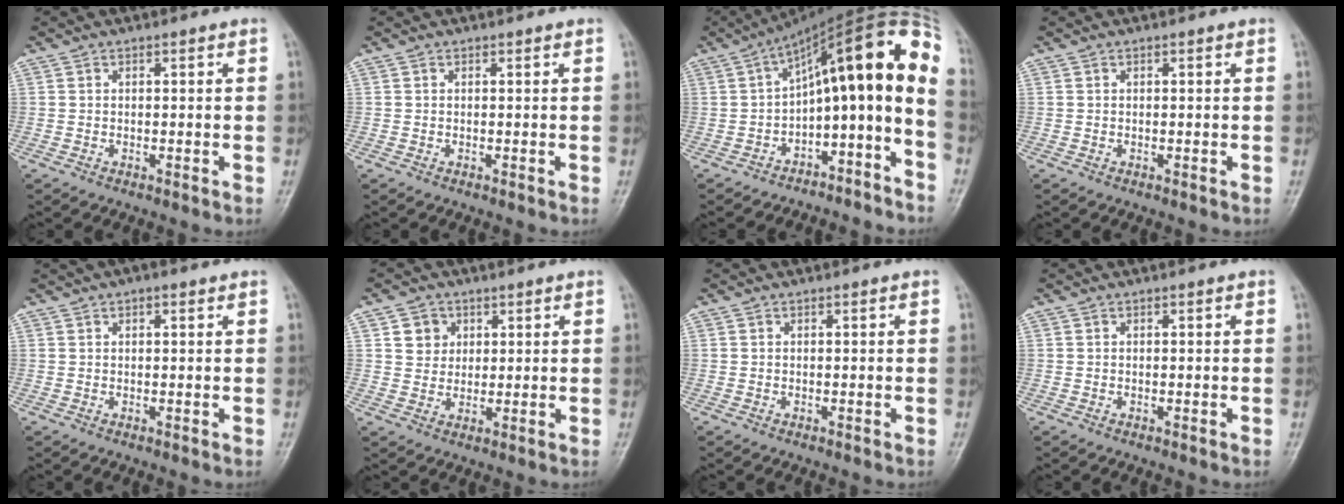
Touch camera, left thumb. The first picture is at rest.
{"total": 0.0}
{"total": 19.6, "force": [-5.6, 7.2, 17.4], "torque": [-0.212, 0.143, -0.076]}
{"total": 0.0}
{"total": 2.8, "force": [1.4, 1.1, 2.2], "torque": [-0.036, 0.013, 0.020]}
{"total": 4.7, "force": [1.8, 4.1, 1.2], "torque": [0.004, -0.006, 0.031]}
{"total": 0.0}
{"total": 0.0}